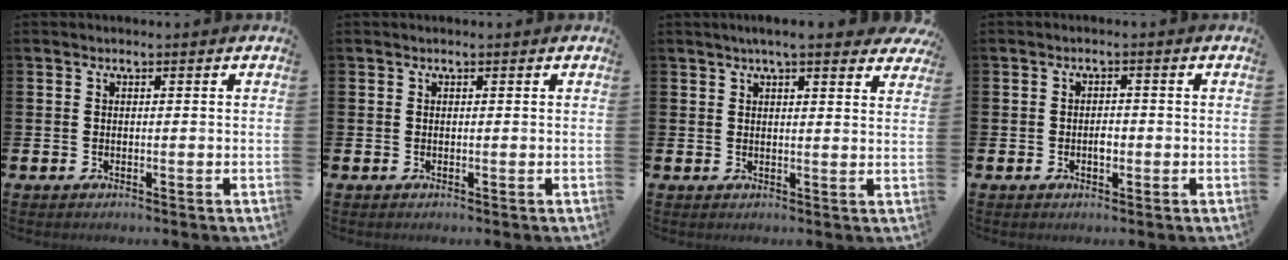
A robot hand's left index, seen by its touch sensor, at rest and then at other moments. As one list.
[{"total": 0.0}, {"total": 4.2, "force": [3.8, 0.3, 1.8], "torque": [-0.029, -0.016, 0.065]}, {"total": 1.6, "force": [-0.4, 1.0, 1.2], "torque": [-0.007, -0.003, -0.011]}]